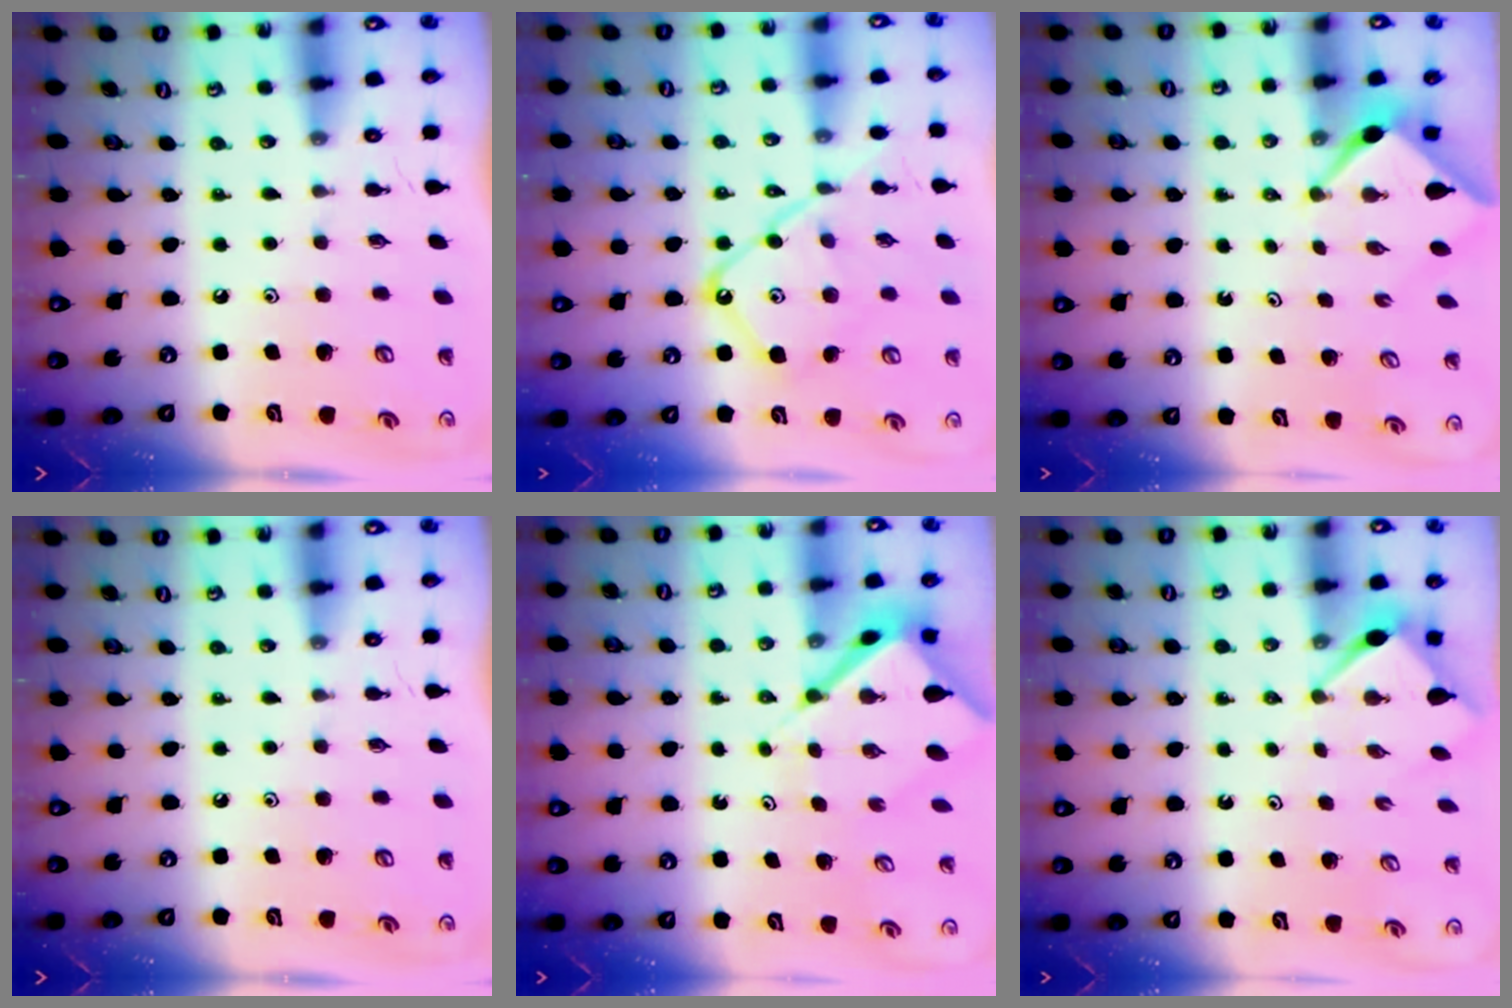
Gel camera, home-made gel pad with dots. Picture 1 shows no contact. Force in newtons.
{"total": 14.0, "press": 13.9, "slide": 1.5}
{"total": 2.1, "press": 2.1, "slide": 0.3}
{"total": 0.0}
{"total": 5.8, "press": 5.8, "slide": 0.3}
{"total": 3.3, "press": 3.2, "slide": 0.3}